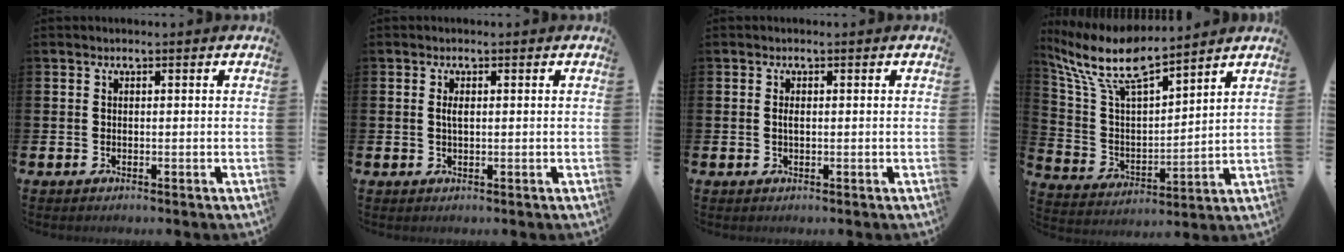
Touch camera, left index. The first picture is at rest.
{"total": 1.4, "force": [0.3, 0.5, 1.2], "torque": [-0.022, 0.003, 0.003]}
{"total": 0.9, "force": [0.1, 0.3, 0.8], "torque": [-0.014, 0.001, 0.001]}
{"total": 10.0, "force": [8.4, 2.3, 4.8], "torque": [-0.135, -0.048, 0.145]}